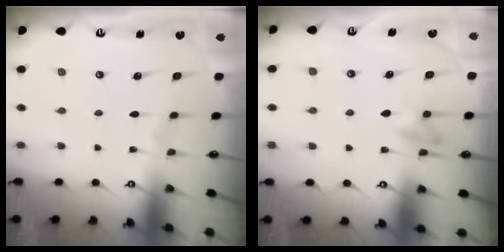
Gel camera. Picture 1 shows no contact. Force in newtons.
{"total": 4.9, "press": 4.8, "slide": 0.6}